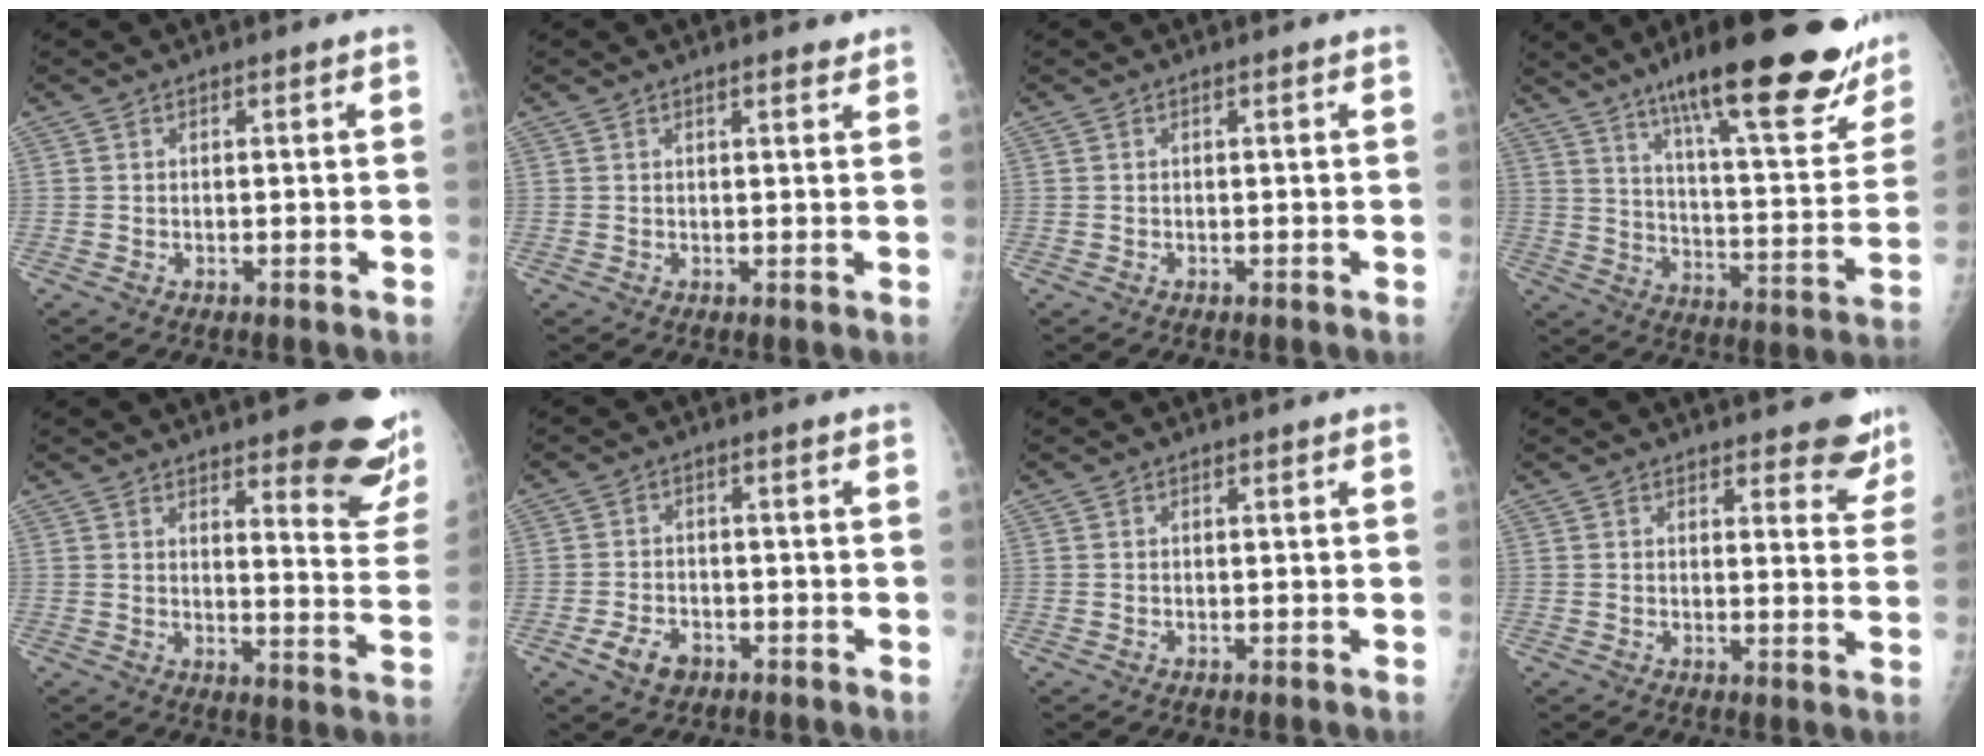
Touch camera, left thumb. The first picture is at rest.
{"total": 2.0, "force": [1.6, 0.5, 1.1], "torque": [-0.011, -0.006, 0.020]}
{"total": 0.0}
{"total": 29.7, "force": [19.1, 6.6, 21.8], "torque": [-0.273, -0.060, 0.273]}
{"total": 19.1, "force": [12.3, 5.1, 13.6], "torque": [-0.135, -0.079, 0.146]}
{"total": 4.5, "force": [-2.5, 2.8, 2.5], "torque": [-0.043, 0.015, -0.041]}
{"total": 0.0}
{"total": 6.7, "force": [5.6, 2.4, 2.7], "torque": [0.007, -0.034, 0.053]}